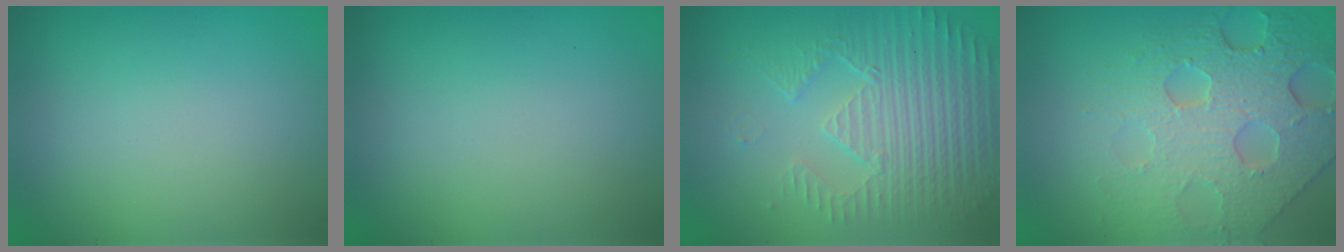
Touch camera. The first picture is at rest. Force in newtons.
{"total": 0.0}
{"total": 3.8, "press": 3.6, "slide": 1.3}
{"total": 8.2, "press": 5.7, "slide": 5.9}